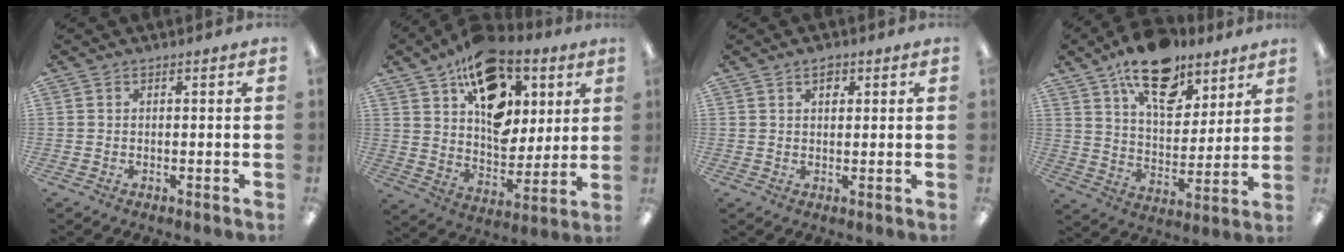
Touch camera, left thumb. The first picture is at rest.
{"total": 19.7, "force": [9.5, 13.2, 11.2], "torque": [-0.155, -0.048, 0.171]}
{"total": 2.5, "force": [1.4, 1.4, 1.4], "torque": [-0.015, -0.004, 0.022]}
{"total": 18.4, "force": [12.3, 9.3, 10.0], "torque": [-0.156, -0.058, 0.215]}